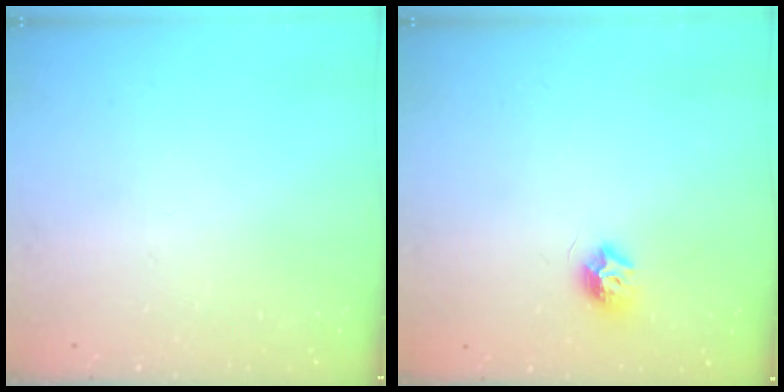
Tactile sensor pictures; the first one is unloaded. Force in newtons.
{"total": 7.6, "press": 7.6, "slide": 0.2}